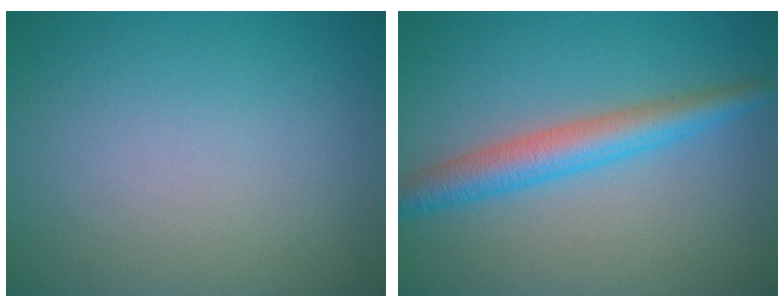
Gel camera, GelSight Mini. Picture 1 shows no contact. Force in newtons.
{"total": 4.2, "press": 4.2, "slide": 0.1}